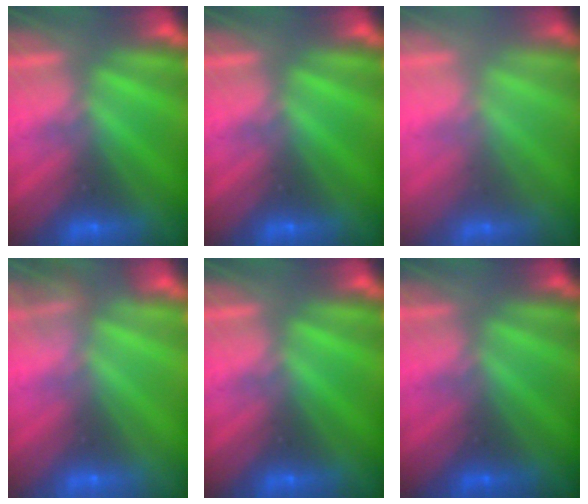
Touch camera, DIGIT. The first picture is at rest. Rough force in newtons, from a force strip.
{"total": 0.0}
{"total": 2.2}
{"total": 2.0}
{"total": 0.0}
{"total": 2.4}